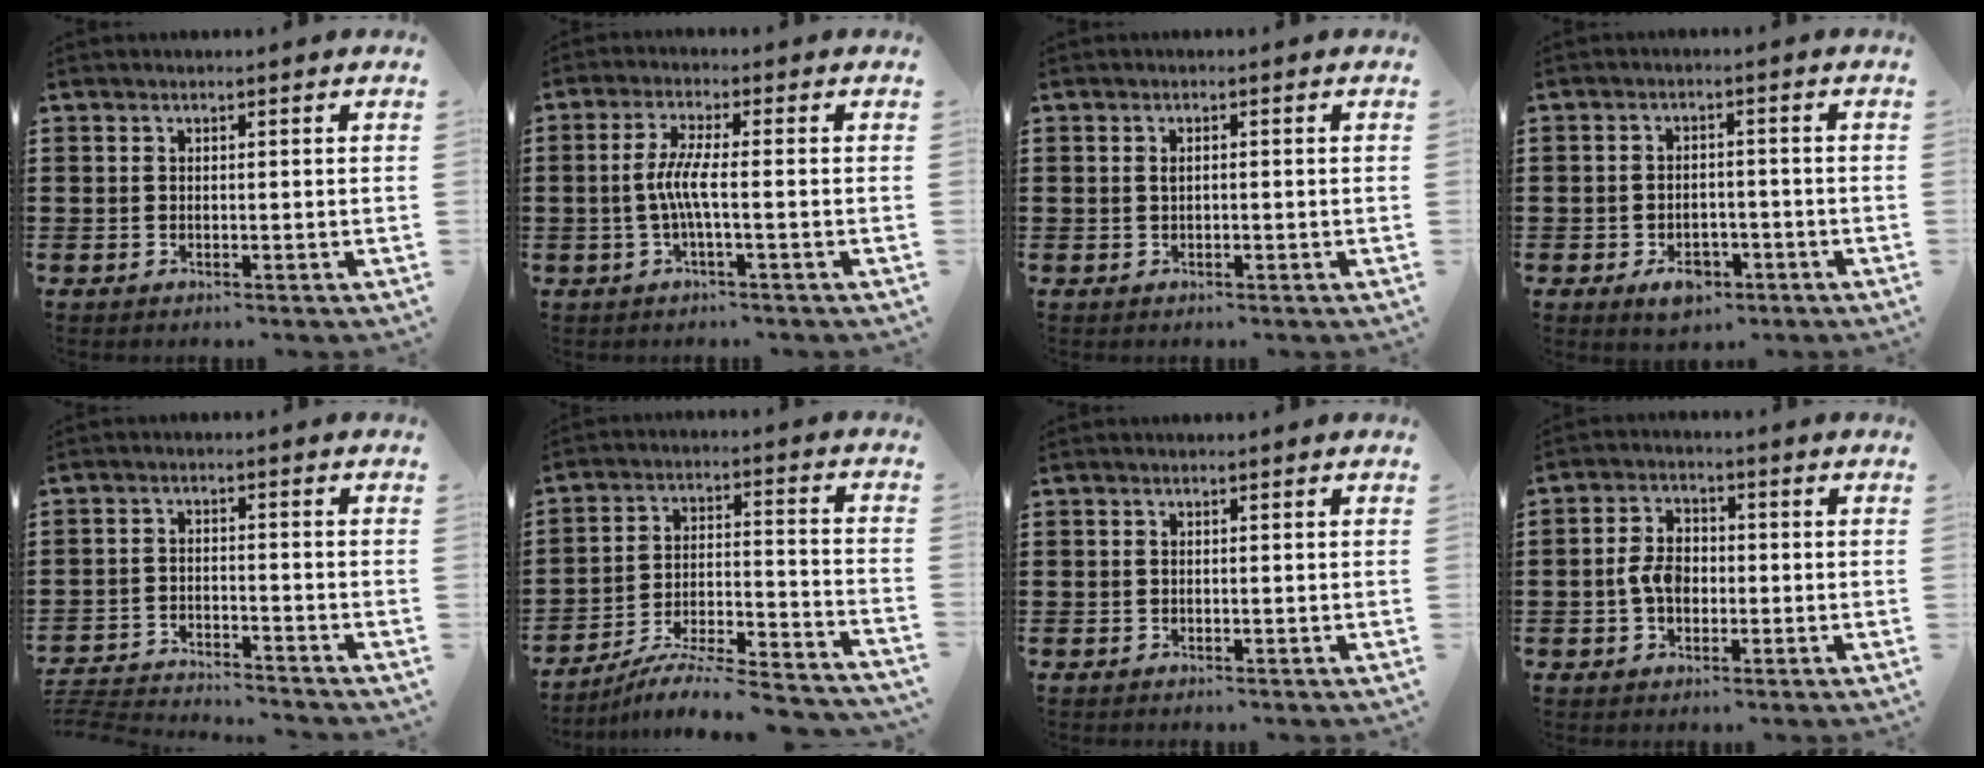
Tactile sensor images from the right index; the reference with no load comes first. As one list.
[{"total": 4.8, "force": [-0.8, 0.3, 4.7], "torque": [-0.108, -0.009, -0.026]}, {"total": 0.8, "force": [0.0, 0.4, 0.7], "torque": [-0.016, 0.000, 0.000]}, {"total": 4.1, "force": [-2.2, 2.5, 2.3], "torque": [-0.032, 0.004, -0.042]}, {"total": 3.7, "force": [-3.7, -0.1, 0.1], "torque": [-0.014, -0.001, -0.083]}, {"total": 7.0, "force": [-6.5, 0.2, 2.7], "torque": [-0.047, -0.006, -0.132]}, {"total": 0.0}, {"total": 4.5, "force": [-0.7, 3.1, 3.2], "torque": [-0.076, 0.004, -0.015]}]